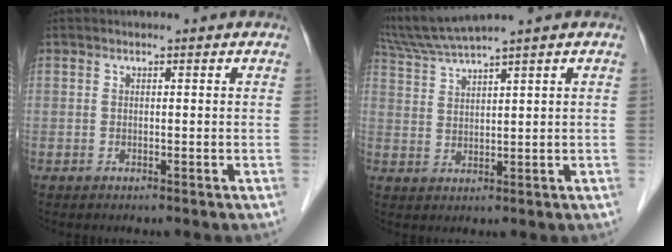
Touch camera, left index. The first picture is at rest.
{"total": 5.9, "force": [5.1, -1.9, 2.2], "torque": [-0.059, 0.001, 0.110]}